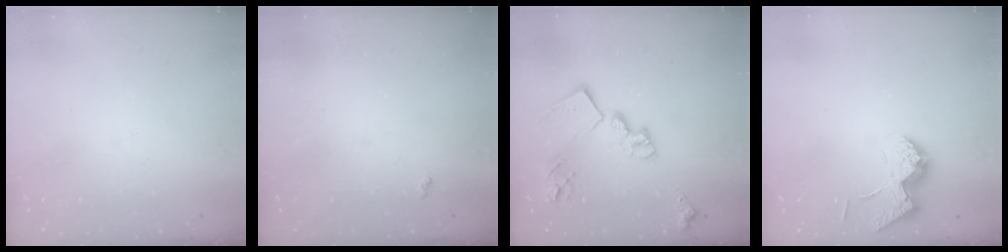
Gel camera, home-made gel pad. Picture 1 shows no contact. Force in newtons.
{"total": 3.4, "press": 3.3, "slide": 0.5}
{"total": 18.4, "press": 18.4, "slide": 1.3}
{"total": 13.4, "press": 13.4, "slide": 1.0}